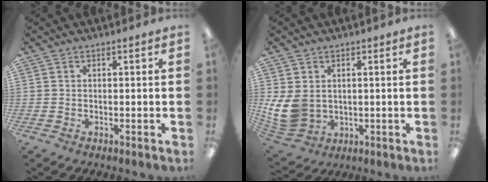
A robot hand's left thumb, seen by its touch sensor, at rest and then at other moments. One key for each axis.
{"total": 10.2, "fx": 1.4, "fy": 8.6, "fz": 5.3, "tx": -0.126, "ty": -0.007, "tz": 0.030}